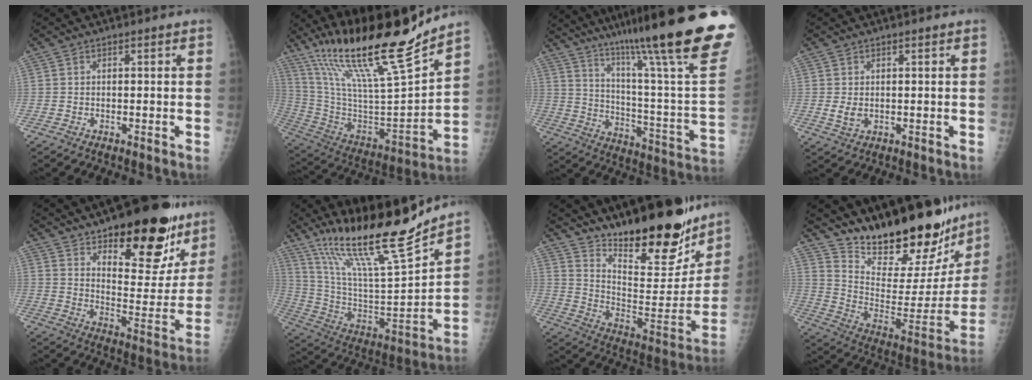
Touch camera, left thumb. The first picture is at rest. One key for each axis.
{"total": 25.1, "fx": 19.7, "fy": 2.2, "fz": 15.4, "tx": -0.244, "ty": -0.092, "tz": 0.357}
{"total": 34.3, "fx": 23.6, "fy": 3.2, "fz": 24.7, "tx": -0.295, "ty": -0.104, "tz": 0.342}
{"total": 2.4, "fx": 0.3, "fy": 1.5, "fz": 1.8, "tx": -0.029, "ty": -0.007, "tz": 0.012}
{"total": 23.4, "fx": 15.0, "fy": 9.8, "fz": 15.1, "tx": -0.151, "ty": -0.079, "tz": 0.216}
{"total": 22.1, "fx": 17.8, "fy": 1.7, "fz": 13.0, "tx": -0.197, "ty": -0.090, "tz": 0.324}
{"total": 24.1, "fx": 18.6, "fy": 7.6, "fz": 13.4, "tx": -0.162, "ty": -0.116, "tz": 0.288}
{"total": 28.5, "fx": 24.2, "fy": 8.3, "fz": 12.5, "tx": -0.169, "ty": -0.146, "tz": 0.355}